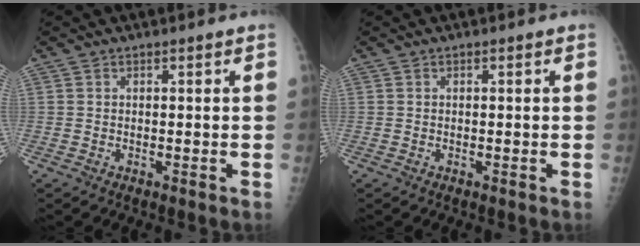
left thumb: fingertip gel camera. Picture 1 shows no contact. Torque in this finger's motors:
{"motor_torque": [0.00, 0.00, -0.01, 0.00, 0.00]}